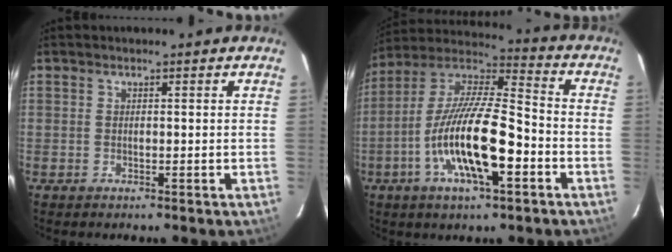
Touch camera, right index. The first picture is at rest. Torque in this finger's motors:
{"motor_torque": [1.97, -0.17, 1.05, 0.21]}